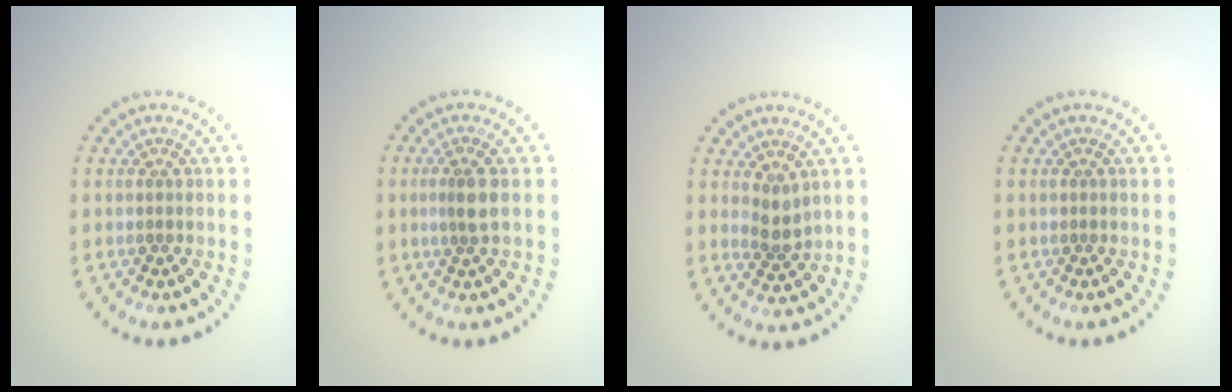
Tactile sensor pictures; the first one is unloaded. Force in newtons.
{"total": 1.9, "press": 1.6, "slide": 1.0}
{"total": 1.9, "press": 1.5, "slide": 1.1}
{"total": 0.0}